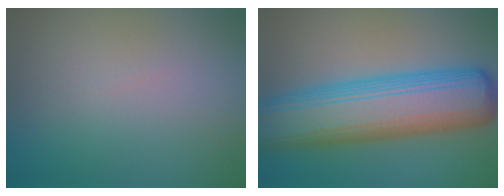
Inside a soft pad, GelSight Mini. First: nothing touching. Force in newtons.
{"total": 11.8, "press": 11.8, "slide": 0.3}